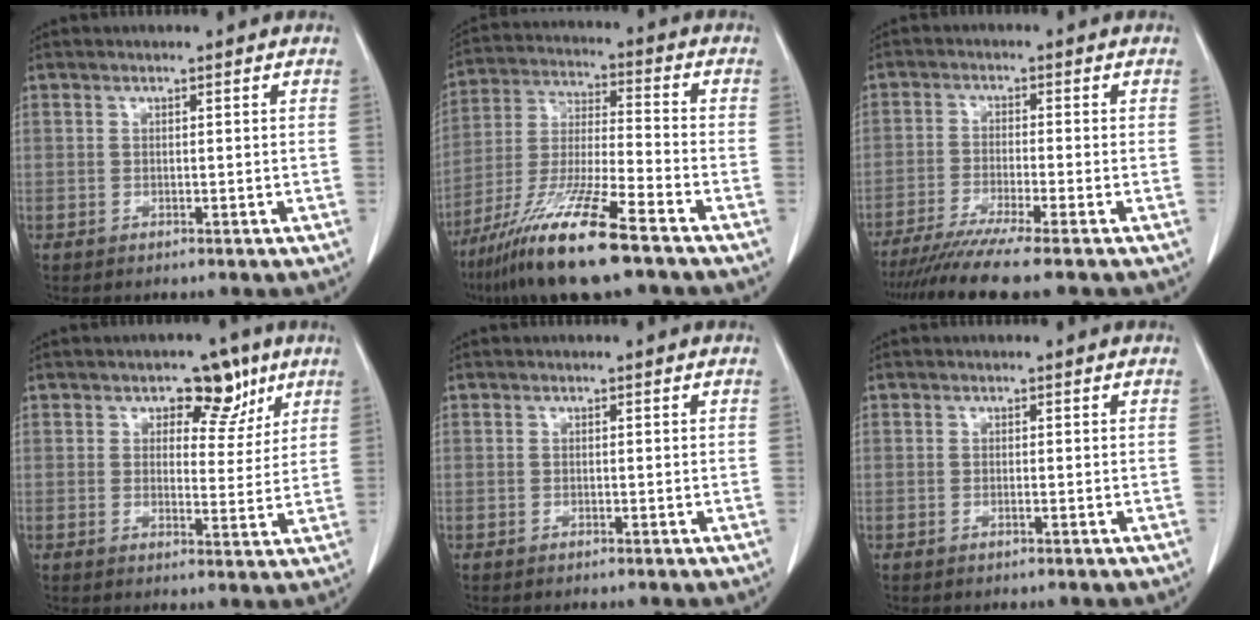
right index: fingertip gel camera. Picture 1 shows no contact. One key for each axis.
{"total": 15.7, "fx": -10.3, "fy": 0.9, "fz": 11.8, "tx": -0.247, "ty": -0.041, "tz": -0.194}
{"total": 8.9, "fx": -7.2, "fy": -1.4, "fz": 5.0, "tx": -0.071, "ty": -0.028, "tz": -0.119}
{"total": 6.3, "fx": 3.6, "fy": 3.8, "fz": 3.5, "tx": -0.030, "ty": 0.003, "tz": 0.047}
{"total": 0.0}
{"total": 0.0}